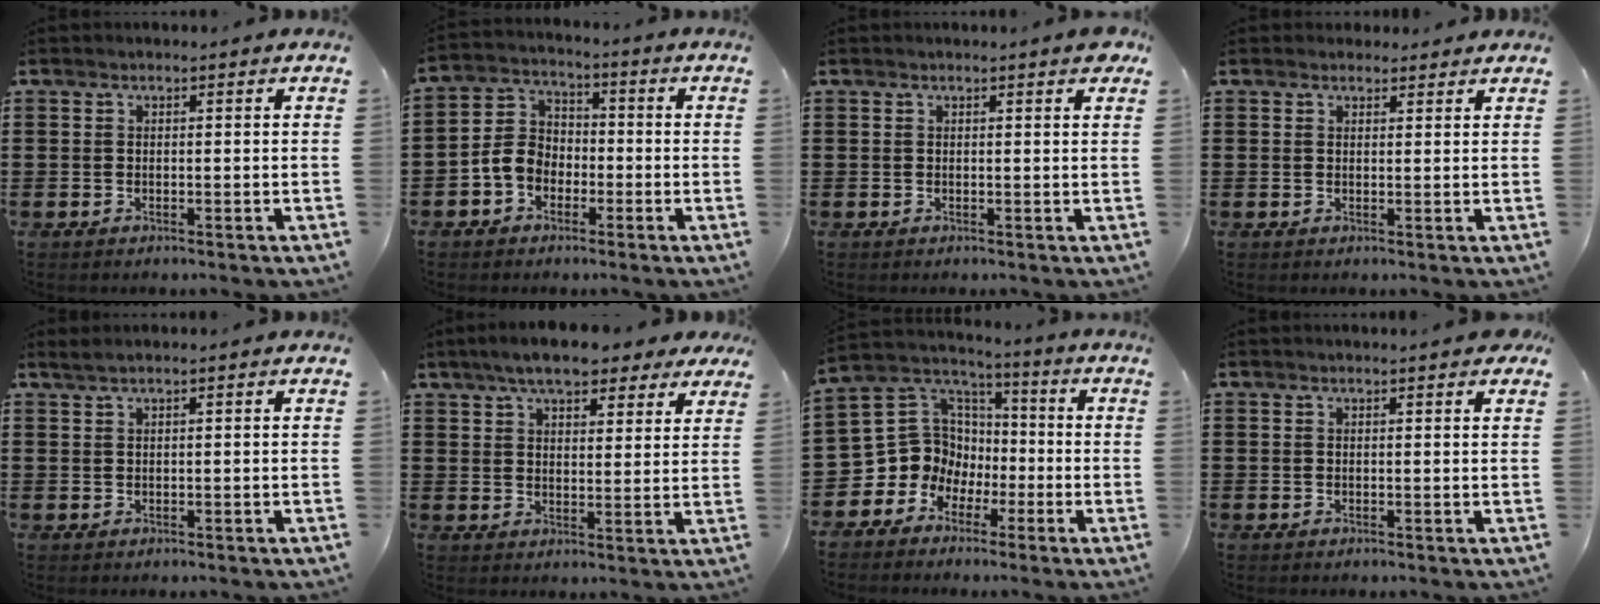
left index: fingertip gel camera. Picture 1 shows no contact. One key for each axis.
{"total": 5.7, "fx": -2.6, "fy": 4.4, "fz": 2.5, "tx": -0.072, "ty": 0.012, "tz": -0.058}
{"total": 1.3, "fx": 0.9, "fy": 0.0, "fz": 1.0, "tx": -0.013, "ty": -0.002, "tz": 0.014}
{"total": 1.6, "fx": 1.5, "fy": 0.6, "fz": 0.1, "tx": 0.002, "ty": 0.001, "tz": 0.027}
{"total": 0.9, "fx": 0.5, "fy": -0.1, "fz": 0.8, "tx": -0.015, "ty": -0.003, "tz": 0.010}
{"total": 7.1, "fx": 6.0, "fy": 1.9, "fz": 3.4, "tx": -0.078, "ty": -0.006, "tz": 0.108}
{"total": 9.5, "fx": -1.9, "fy": 9.1, "fz": 1.9, "tx": -0.094, "ty": -0.014, "tz": -0.035}
{"total": 1.2, "fx": 0.9, "fy": 0.0, "fz": 0.8, "tx": -0.009, "ty": -0.003, "tz": 0.016}